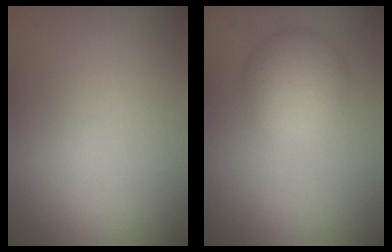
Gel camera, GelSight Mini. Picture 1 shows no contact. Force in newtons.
{"total": 4.2, "press": 4.2, "slide": 0.1}